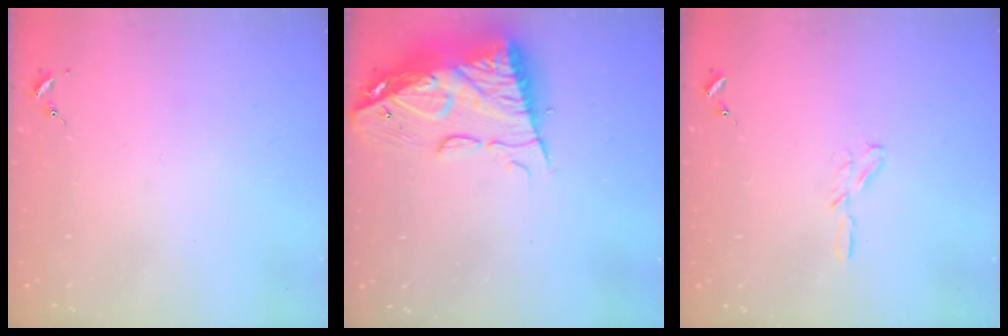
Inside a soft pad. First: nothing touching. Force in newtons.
{"total": 14.9, "press": 14.8, "slide": 1.2}
{"total": 3.8, "press": 3.8, "slide": 0.3}